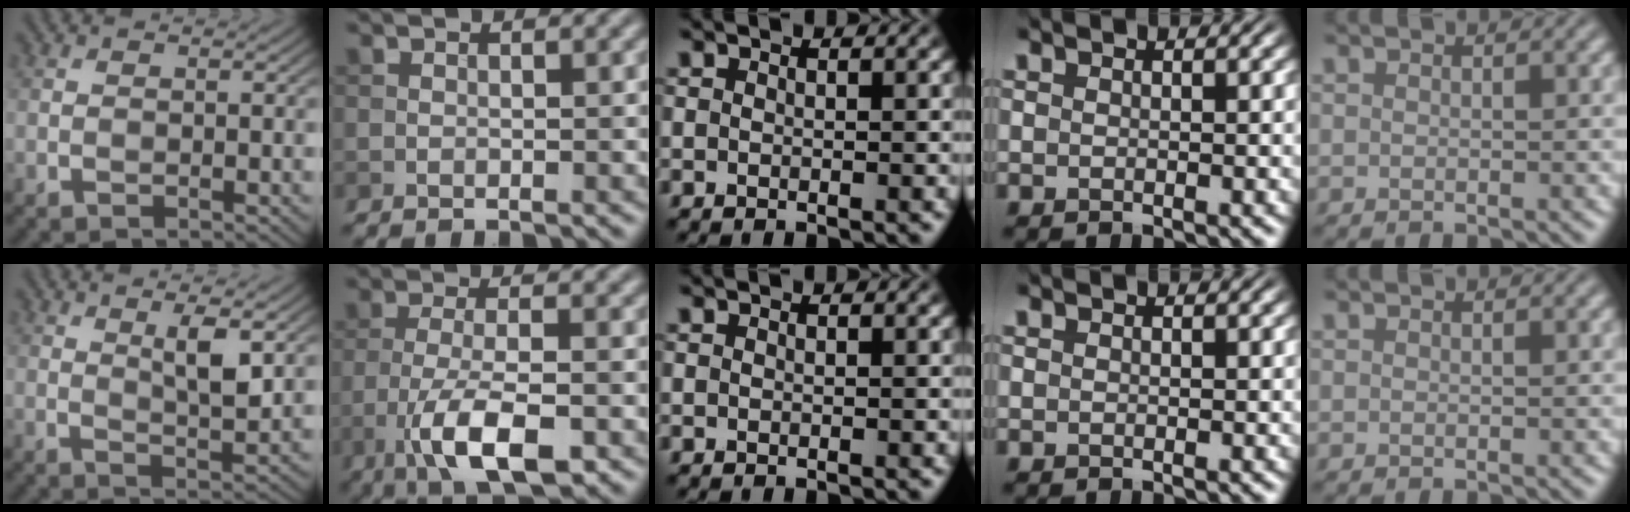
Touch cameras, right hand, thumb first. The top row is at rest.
{"thumb": {"total": 4.7, "force": [1.8, 1.2, 4.2], "torque": [-0.084, -0.008, 0.036]}, "index": {"total": 6.9, "force": [-2.9, 2.2, 5.9], "torque": [-0.113, -0.005, -0.055]}}